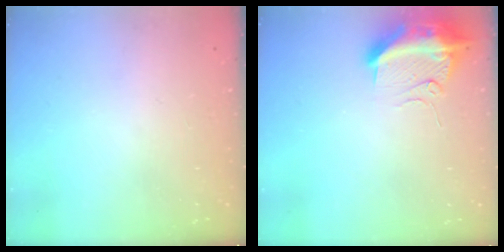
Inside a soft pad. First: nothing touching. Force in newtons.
{"total": 12.1, "press": 12.1, "slide": 1.3}